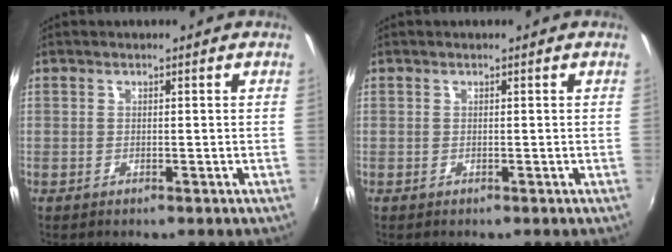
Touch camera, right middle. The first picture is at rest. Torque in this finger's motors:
{"motor_torque": [-0.23, -0.03, -0.02, 0.01]}